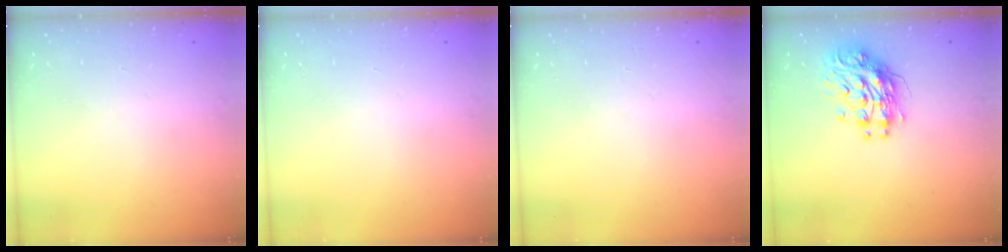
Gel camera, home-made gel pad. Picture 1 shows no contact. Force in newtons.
{"total": 0.0}
{"total": 0.0}
{"total": 11.5, "press": 11.4, "slide": 0.9}